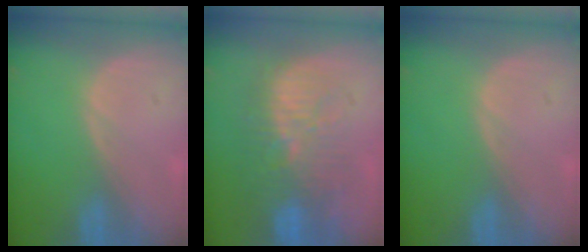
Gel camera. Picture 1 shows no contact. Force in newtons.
{"total": 11.1, "press": 10.0, "slide": 4.6}
{"total": 0.0}